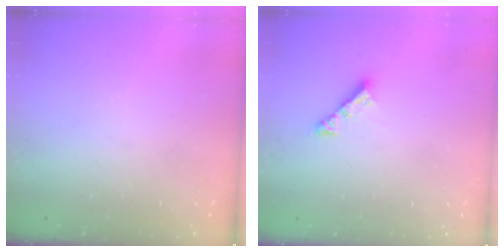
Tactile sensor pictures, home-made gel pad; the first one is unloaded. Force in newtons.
{"total": 5.2, "press": 5.2, "slide": 0.4}